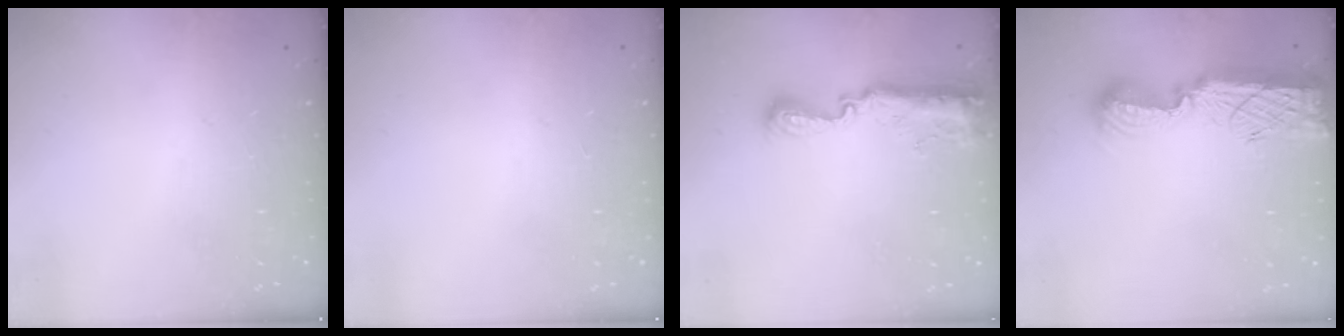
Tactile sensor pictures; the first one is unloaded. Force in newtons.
{"total": 1.1, "press": 0.9, "slide": 0.6}
{"total": 11.2, "press": 10.1, "slide": 4.8}
{"total": 13.4, "press": 13.3, "slide": 0.6}